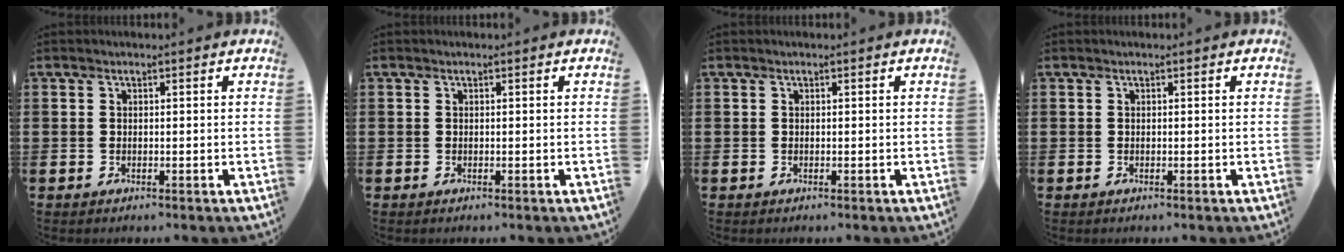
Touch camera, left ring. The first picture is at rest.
{"total": 0.0}
{"total": 0.0}
{"total": 0.0}